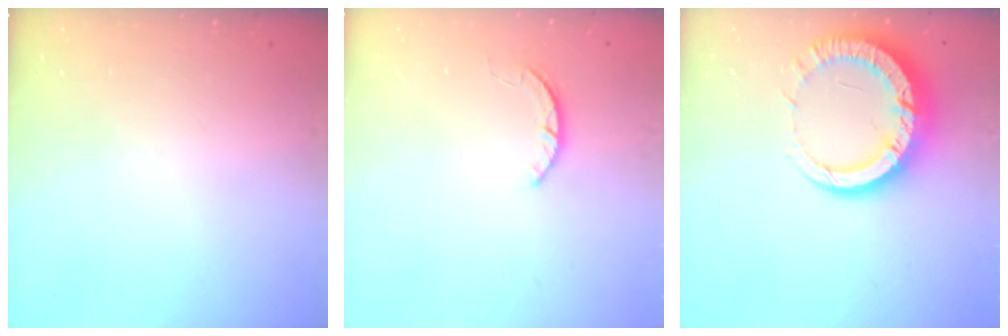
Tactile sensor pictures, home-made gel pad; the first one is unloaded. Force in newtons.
{"total": 1.6, "press": 1.6, "slide": 0.3}
{"total": 12.4, "press": 12.4, "slide": 1.2}